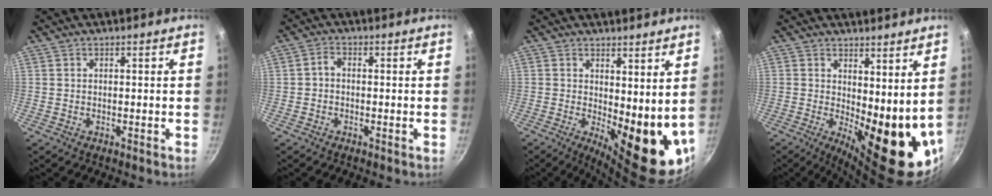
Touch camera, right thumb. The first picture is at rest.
{"total": 1.9, "force": [-0.6, 1.3, 1.3], "torque": [-0.025, 0.012, -0.015]}
{"total": 13.6, "force": [1.7, 5.7, 12.2], "torque": [-0.126, -0.035, 0.037]}
{"total": 15.5, "force": [2.4, 6.4, 13.9], "torque": [-0.147, -0.038, 0.048]}